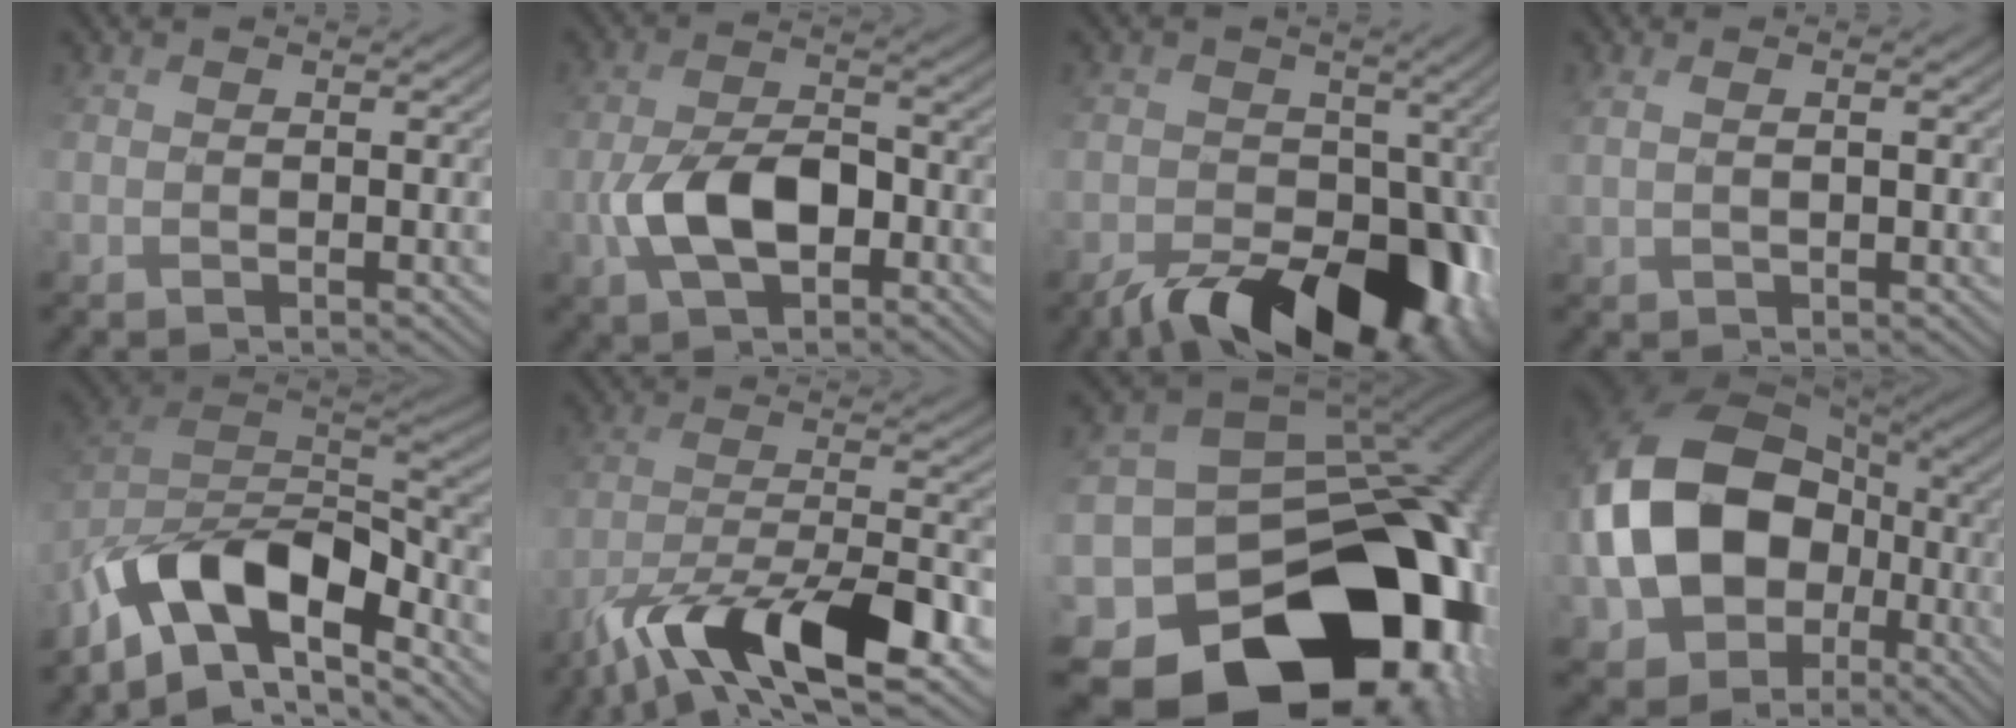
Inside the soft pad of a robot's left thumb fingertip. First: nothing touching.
{"total": 7.8, "force": [-2.4, 4.1, 6.2], "torque": [-0.128, 0.004, -0.049]}
{"total": 13.9, "force": [-6.4, 8.3, 9.1], "torque": [-0.101, -0.033, -0.108]}
{"total": 2.3, "force": [1.0, 0.7, 2.0], "torque": [-0.035, -0.004, 0.020]}
{"total": 14.4, "force": [-8.9, 6.9, 9.0], "torque": [-0.200, 0.002, -0.175]}
{"total": 13.9, "force": [-8.7, 4.0, 10.1], "torque": [-0.189, -0.011, -0.158]}
{"total": 22.2, "force": [-11.9, 15.5, 10.5], "torque": [-0.169, -0.037, -0.168]}
{"total": 17.6, "force": [-2.2, 13.3, 11.3], "torque": [-0.242, -0.019, -0.036]}